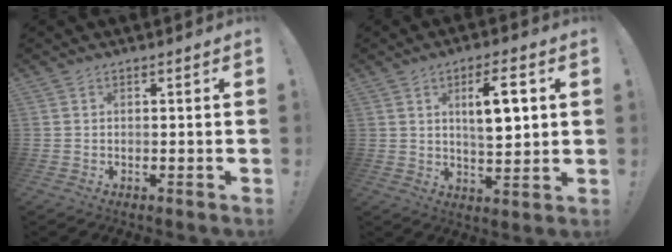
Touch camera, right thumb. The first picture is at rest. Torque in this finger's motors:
{"motor_torque": [-0.20, 0.63, 0.32, 0.31, 0.07]}